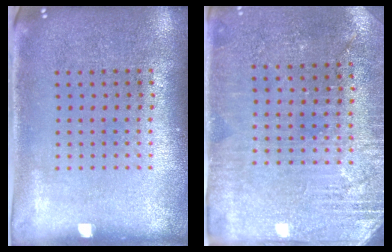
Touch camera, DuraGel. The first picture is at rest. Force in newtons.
{"total": 2.8, "press": 2.7, "slide": 0.8}